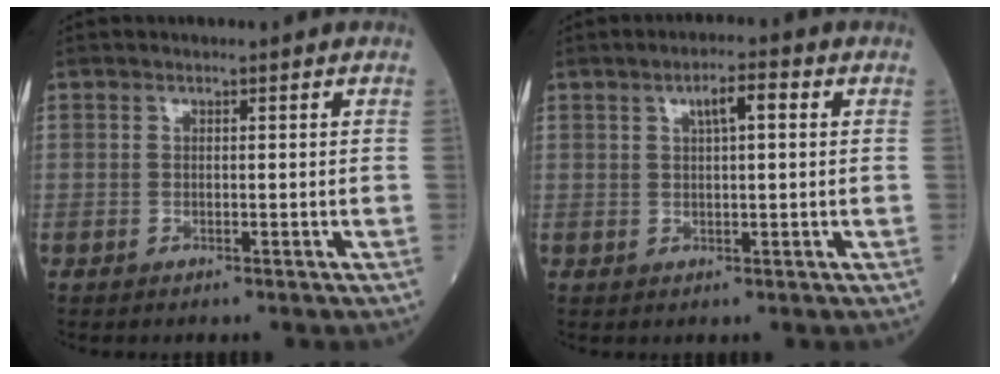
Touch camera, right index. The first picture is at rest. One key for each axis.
{"total": 3.9, "fx": 1.4, "fy": 0.8, "fz": 3.6, "tx": -0.062, "ty": 0.010, "tz": 0.024}